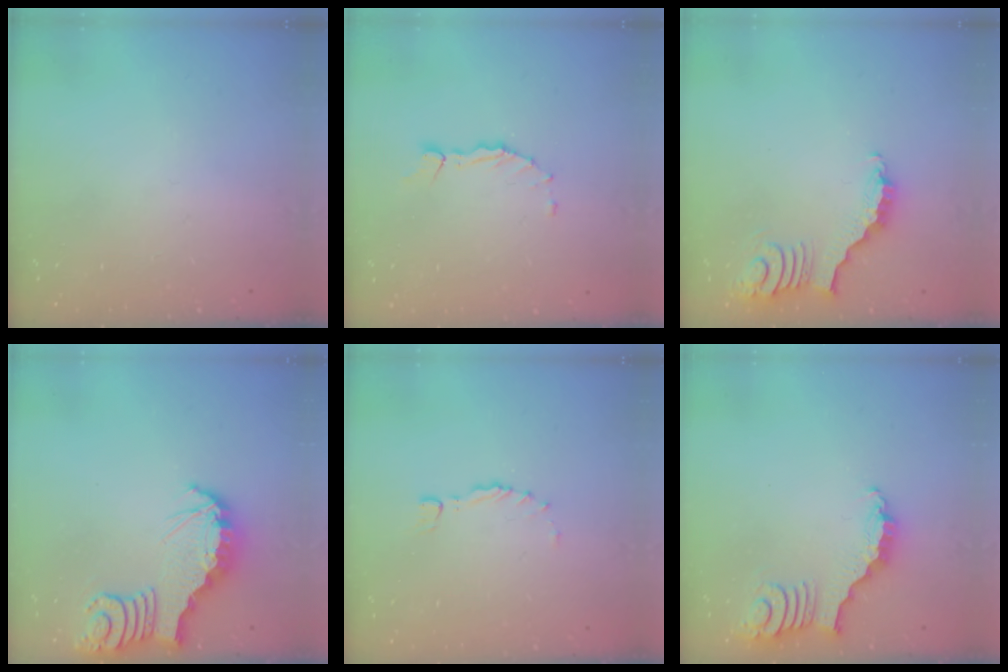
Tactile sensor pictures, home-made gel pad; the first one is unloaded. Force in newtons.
{"total": 2.1, "press": 2.0, "slide": 0.3}
{"total": 3.9, "press": 3.8, "slide": 0.7}
{"total": 4.0, "press": 3.9, "slide": 0.8}
{"total": 0.0}
{"total": 2.8, "press": 2.8, "slide": 0.4}